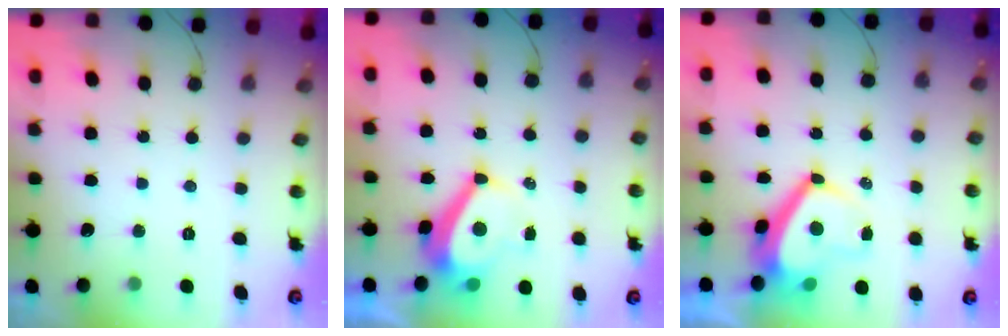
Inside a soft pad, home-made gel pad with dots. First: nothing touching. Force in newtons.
{"total": 7.5, "press": 7.4, "slide": 0.9}
{"total": 6.8, "press": 6.8, "slide": 0.9}